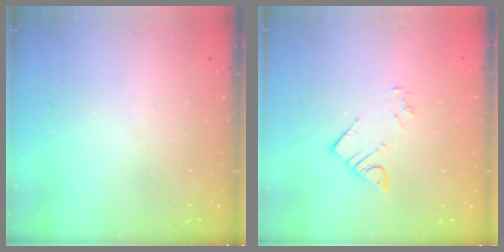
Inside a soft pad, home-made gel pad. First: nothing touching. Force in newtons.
{"total": 4.4, "press": 4.4, "slide": 0.1}